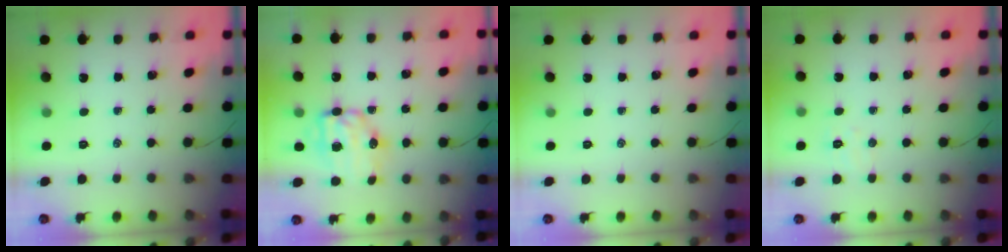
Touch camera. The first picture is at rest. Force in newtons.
{"total": 9.3, "press": 9.1, "slide": 1.8}
{"total": 0.0}
{"total": 4.6, "press": 4.5, "slide": 1.1}